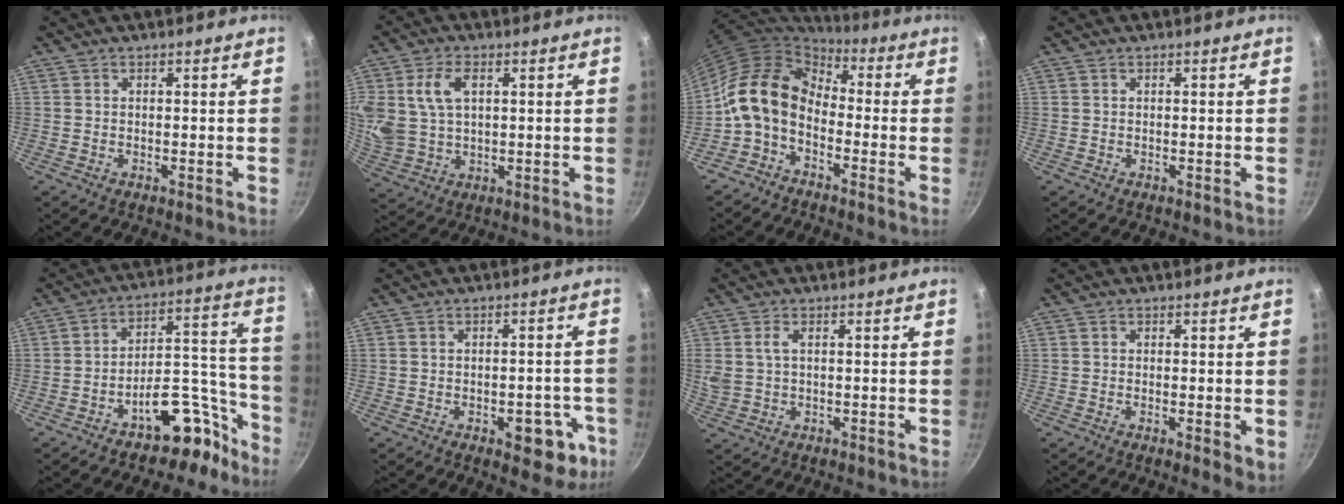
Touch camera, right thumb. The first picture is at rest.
{"total": 12.0, "force": [3.2, 8.1, 8.3], "torque": [-0.164, -0.001, 0.068]}
{"total": 12.3, "force": [-2.1, 8.9, 8.2], "torque": [-0.135, 0.044, -0.060]}
{"total": 0.0}
{"total": 13.4, "force": [-9.2, 6.8, 7.0], "torque": [-0.027, 0.123, -0.132]}
{"total": 8.5, "force": [-3.3, 4.6, 6.3], "torque": [-0.042, 0.018, -0.034]}
{"total": 4.7, "force": [1.0, 2.9, 3.5], "torque": [-0.068, 0.003, 0.023]}
{"total": 3.5, "force": [-0.4, 1.2, 3.3], "torque": [-0.045, -0.014, -0.005]}